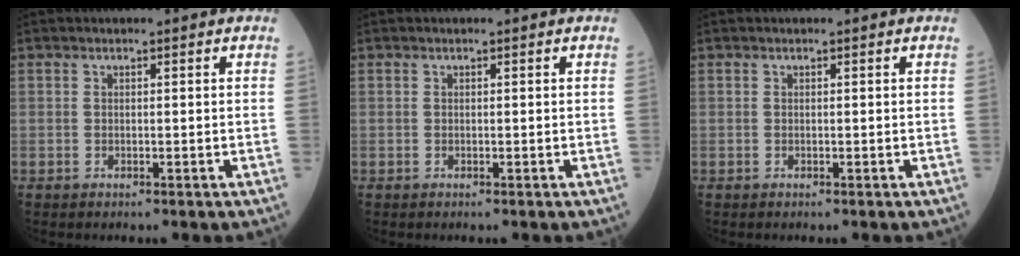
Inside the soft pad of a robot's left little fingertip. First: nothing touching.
{"total": 0.0}
{"total": 0.0}